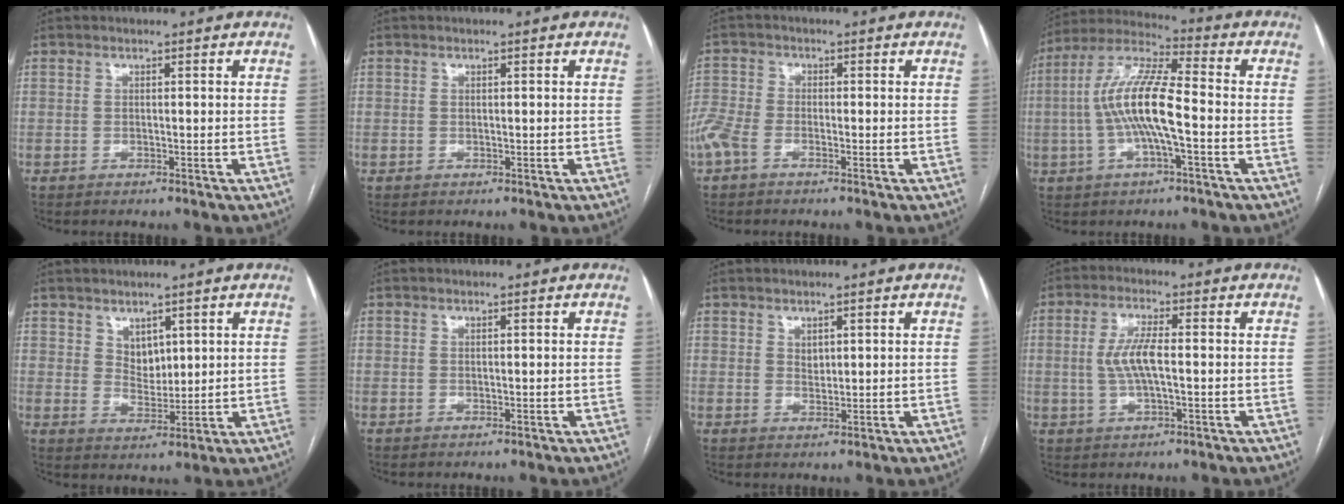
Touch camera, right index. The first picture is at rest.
{"total": 0.0}
{"total": 4.3, "force": [-2.5, 2.1, 2.9], "torque": [-0.087, 0.006, -0.056]}
{"total": 12.2, "force": [-1.7, 2.1, 11.9], "torque": [-0.243, 0.017, -0.036]}
{"total": 3.8, "force": [2.1, 2.5, 1.9], "torque": [-0.031, -0.003, 0.048]}
{"total": 0.0}
{"total": 1.4, "force": [0.8, 0.9, 0.8], "torque": [-0.011, -0.003, 0.020]}
{"total": 5.5, "force": [0.0, 1.1, 5.4], "torque": [-0.119, 0.001, -0.001]}